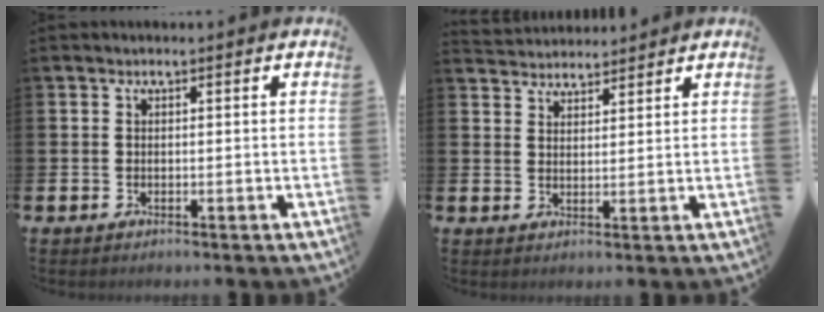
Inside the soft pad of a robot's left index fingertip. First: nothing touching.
{"total": 3.4, "force": [3.3, 0.7, -0.3], "torque": [0.001, -0.018, 0.061]}